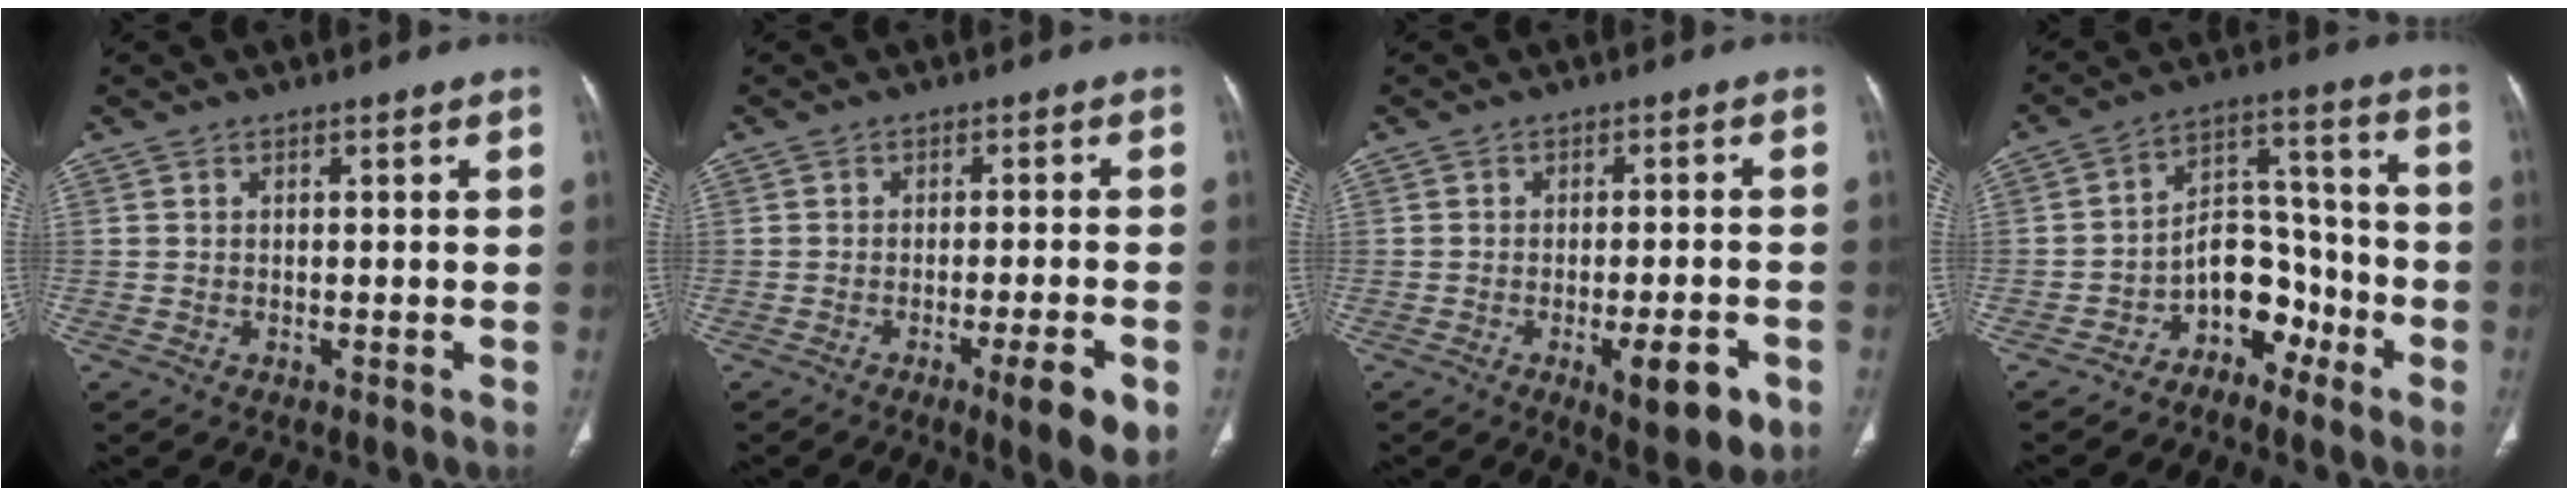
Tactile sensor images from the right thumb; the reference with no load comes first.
{"total": 7.4, "force": [-3.3, 0.9, 6.6], "torque": [-0.090, -0.002, -0.042]}
{"total": 8.8, "force": [-3.7, 2.7, 7.5], "torque": [-0.096, 0.004, -0.044]}
{"total": 9.4, "force": [-5.5, 6.4, 4.1], "torque": [-0.024, 0.087, -0.100]}